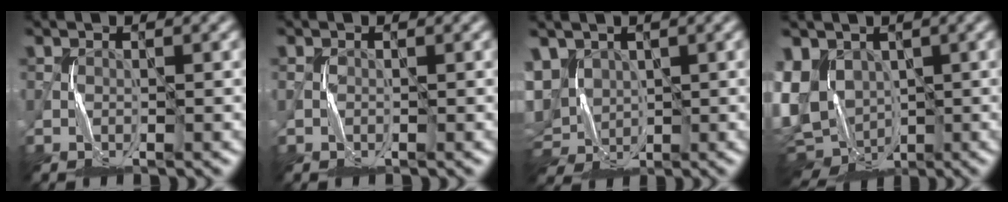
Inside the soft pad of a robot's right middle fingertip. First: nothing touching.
{"total": 0.7, "force": [-0.2, 0.7, -0.1], "torque": [0.003, -0.001, -0.004]}
{"total": 6.7, "force": [1.8, 5.0, 4.1], "torque": [-0.093, 0.011, 0.037]}
{"total": 9.9, "force": [-1.7, 7.5, 6.2], "torque": [-0.120, -0.014, -0.019]}